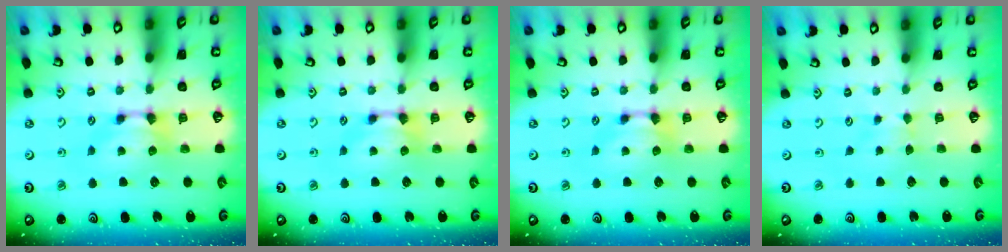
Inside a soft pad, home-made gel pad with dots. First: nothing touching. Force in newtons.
{"total": 0.0}
{"total": 0.0}
{"total": 1.6, "press": 1.6, "slide": 0.3}